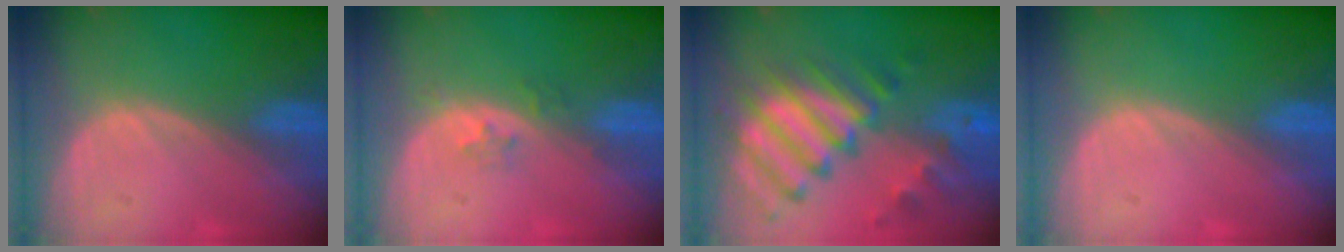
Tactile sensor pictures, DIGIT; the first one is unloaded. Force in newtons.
{"total": 2.1, "press": 1.8, "slide": 1.2}
{"total": 11.4, "press": 9.9, "slide": 5.7}
{"total": 0.0}